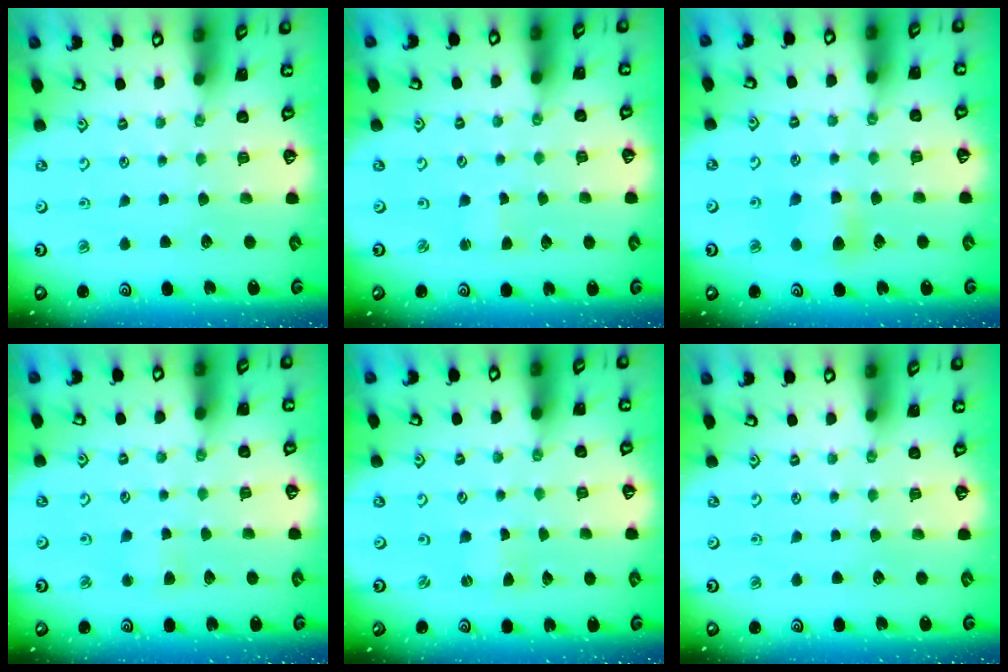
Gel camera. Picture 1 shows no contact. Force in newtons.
{"total": 1.6, "press": 1.6, "slide": 0.3}
{"total": 6.4, "press": 6.3, "slide": 0.9}
{"total": 2.9, "press": 2.8, "slide": 0.4}
{"total": 0.5, "press": 0.5, "slide": 0.1}
{"total": 0.0}